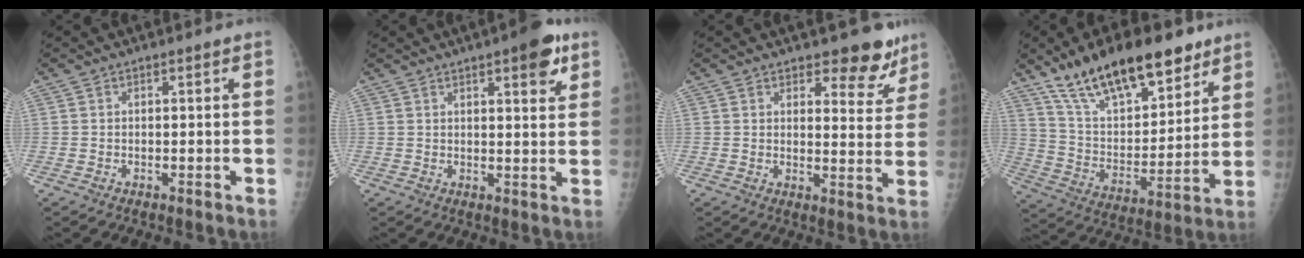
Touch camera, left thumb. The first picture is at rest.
{"total": 6.9, "force": [3.8, 2.0, 5.3], "torque": [-0.056, -0.014, 0.045]}
{"total": 7.6, "force": [5.9, 3.2, 3.6], "torque": [-0.007, -0.042, 0.075]}
{"total": 22.3, "force": [15.2, 8.8, 13.7], "torque": [-0.188, -0.055, 0.264]}